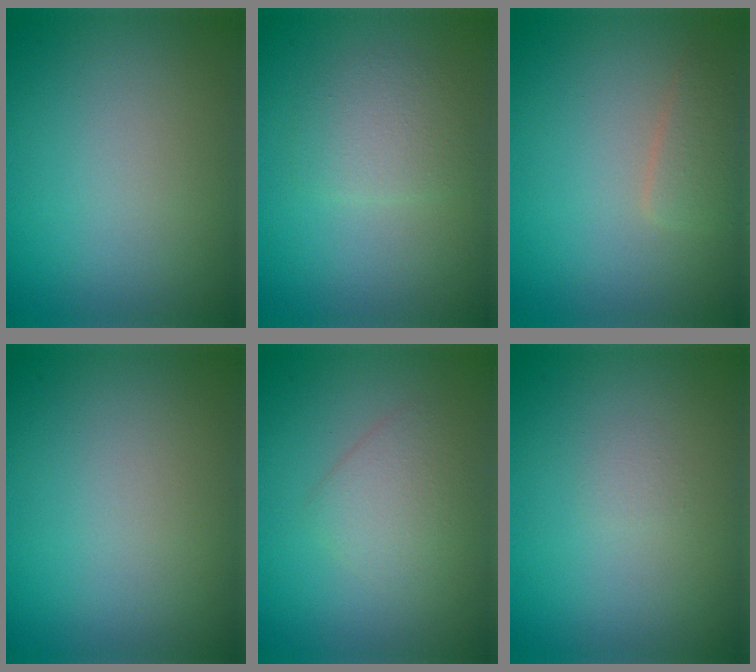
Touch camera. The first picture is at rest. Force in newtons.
{"total": 2.3, "press": 2.3, "slide": 0.0}
{"total": 1.8, "press": 1.8, "slide": 0.0}
{"total": 0.0}
{"total": 2.2, "press": 2.2, "slide": 0.1}
{"total": 0.5, "press": 0.5, "slide": 0.1}